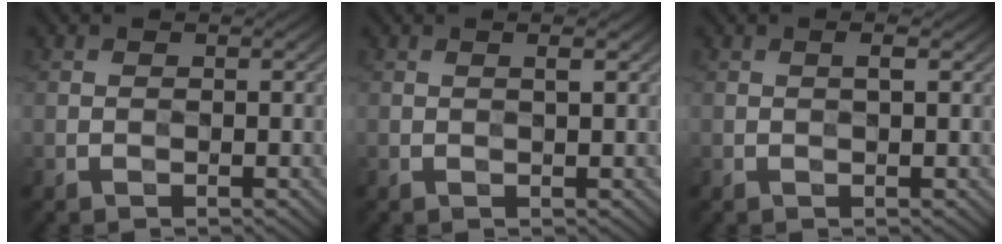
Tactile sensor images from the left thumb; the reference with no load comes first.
{"total": 0.7, "force": [0.4, 0.0, 0.6], "torque": [-0.009, 0.001, 0.006]}
{"total": 0.6, "force": [0.3, 0.1, 0.6], "torque": [-0.012, 0.002, 0.004]}